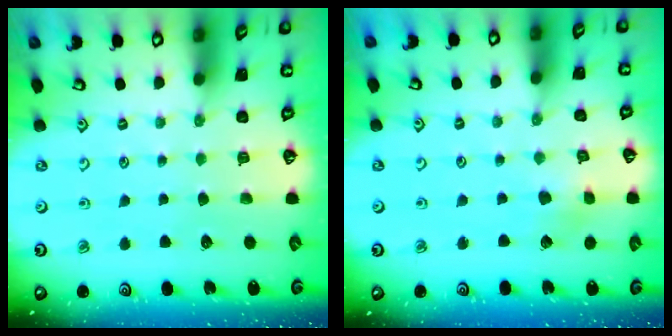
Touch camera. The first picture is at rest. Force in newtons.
{"total": 4.2, "press": 4.1, "slide": 0.5}